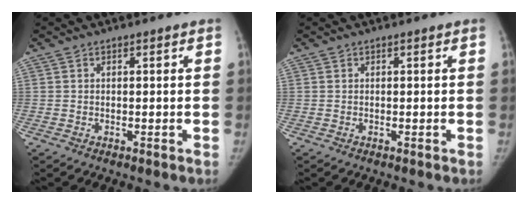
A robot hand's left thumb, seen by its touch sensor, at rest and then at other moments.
{"total": 0.0}